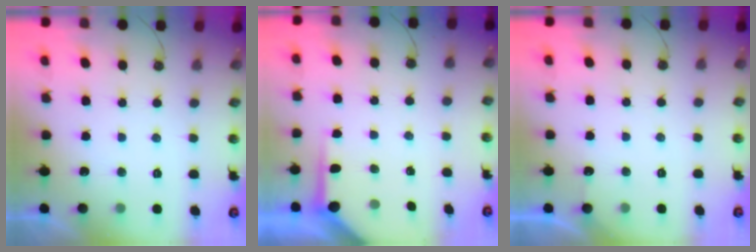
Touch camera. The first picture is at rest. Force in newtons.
{"total": 4.5, "press": 4.5, "slide": 0.3}
{"total": 2.3, "press": 2.3, "slide": 0.3}